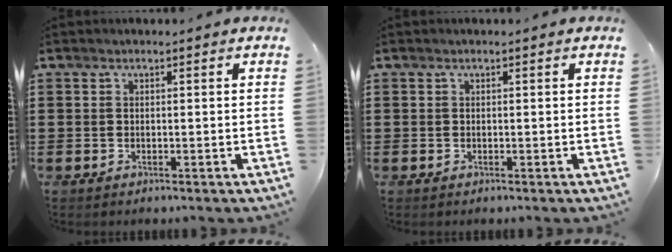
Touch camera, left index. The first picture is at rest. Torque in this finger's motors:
{"motor_torque": [-0.04, -0.01, 0.00, -0.01]}